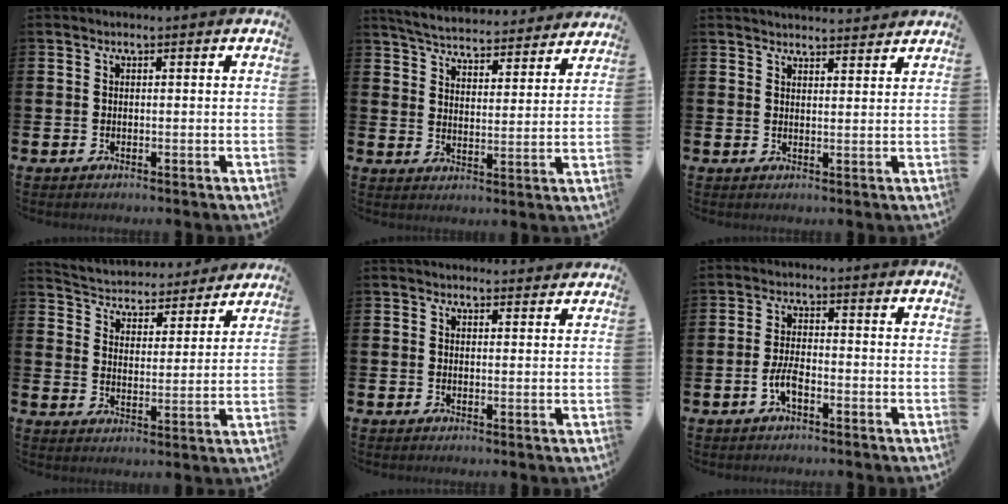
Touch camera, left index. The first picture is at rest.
{"total": 5.6, "force": [5.5, 0.7, 0.6], "torque": [-0.039, -0.042, 0.096]}
{"total": 3.0, "force": [3.0, 0.1, -0.1], "torque": [-0.005, -0.015, 0.056]}
{"total": 4.6, "force": [4.4, 1.4, 0.0], "torque": [-0.024, -0.044, 0.069]}
{"total": 2.2, "force": [2.1, 0.5, 0.0], "torque": [0.006, -0.010, 0.036]}
{"total": 3.2, "force": [-1.4, 1.1, 2.7], "torque": [-0.055, 0.004, -0.027]}